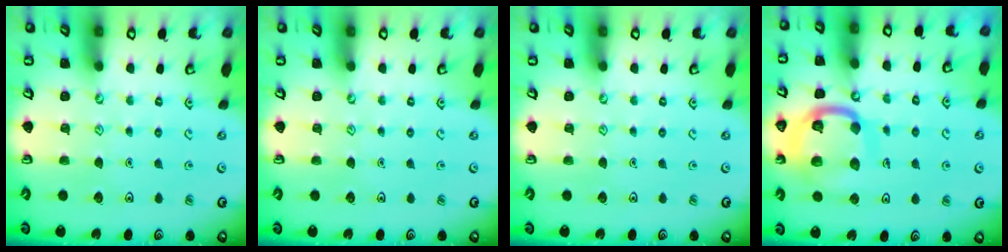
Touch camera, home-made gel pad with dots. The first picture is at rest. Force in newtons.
{"total": 0.0}
{"total": 0.0}
{"total": 15.6, "press": 15.5, "slide": 1.6}